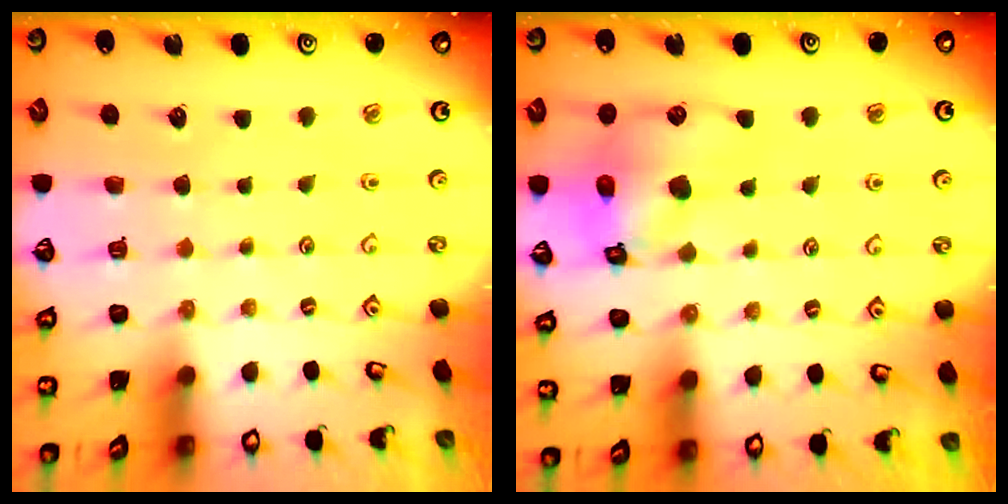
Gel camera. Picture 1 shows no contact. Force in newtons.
{"total": 12.3, "press": 12.2, "slide": 1.7}